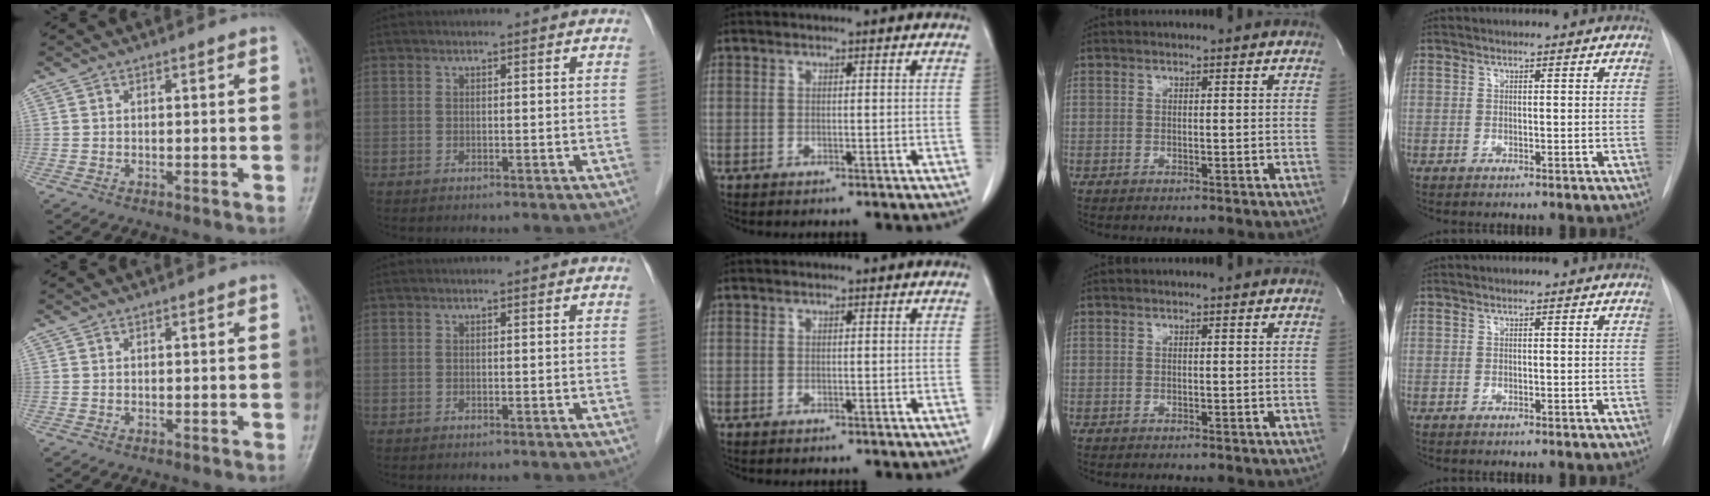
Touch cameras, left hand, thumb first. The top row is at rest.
{}